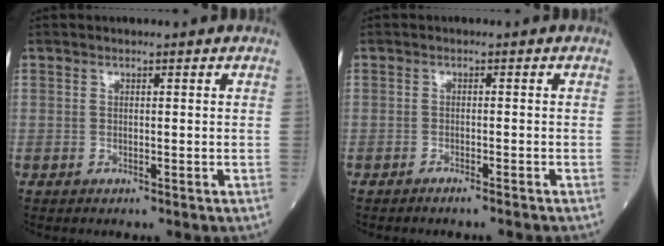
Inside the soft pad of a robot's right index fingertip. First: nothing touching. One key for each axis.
{"total": 2.1, "fx": -1.8, "fy": -0.1, "fz": 1.0, "tx": -0.013, "ty": 0.000, "tz": -0.022}